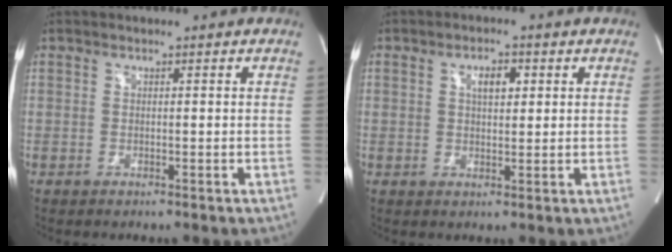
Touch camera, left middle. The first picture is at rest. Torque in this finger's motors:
{"motor_torque": [0.68, -0.47, 0.42, 0.06]}